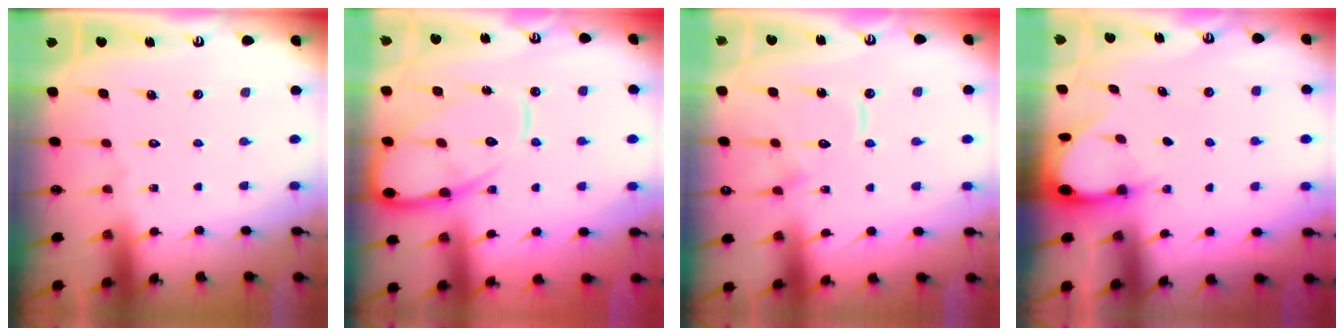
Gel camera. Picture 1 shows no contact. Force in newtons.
{"total": 14.2, "press": 14.1, "slide": 1.3}
{"total": 11.7, "press": 11.6, "slide": 1.0}
{"total": 3.1, "press": 3.1, "slide": 0.3}